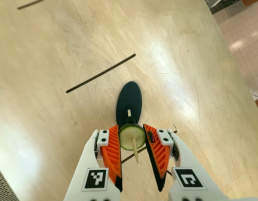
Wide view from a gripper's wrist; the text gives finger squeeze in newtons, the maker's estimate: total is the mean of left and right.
{"total": 7.6, "left": 7.7, "right": 7.6}